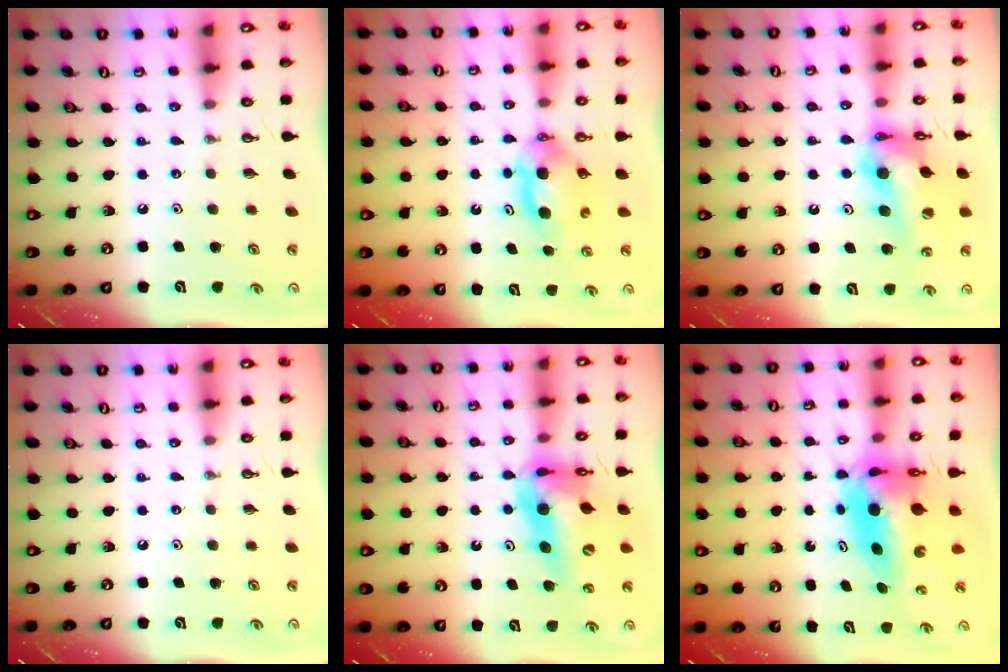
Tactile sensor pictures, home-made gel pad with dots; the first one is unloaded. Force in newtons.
{"total": 7.1, "press": 5.1, "slide": 5.0}
{"total": 16.5, "press": 16.4, "slide": 1.8}
{"total": 0.0}
{"total": 16.8, "press": 15.9, "slide": 5.4}
{"total": 10.8, "press": 10.6, "slide": 2.1}